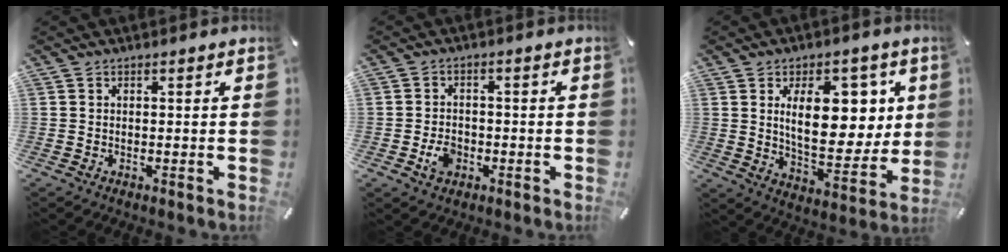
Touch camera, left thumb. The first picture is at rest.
{"total": 4.5, "force": [-1.6, 3.4, 2.4], "torque": [-0.052, 0.003, -0.030]}
{"total": 16.4, "force": [5.1, 9.2, 12.5], "torque": [-0.186, -0.011, 0.088]}